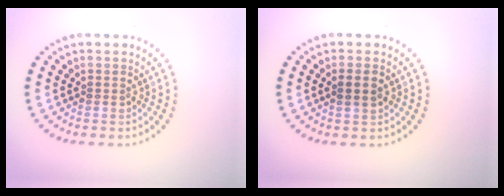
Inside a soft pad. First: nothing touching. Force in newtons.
{"total": 1.7, "press": 1.6, "slide": 0.5}